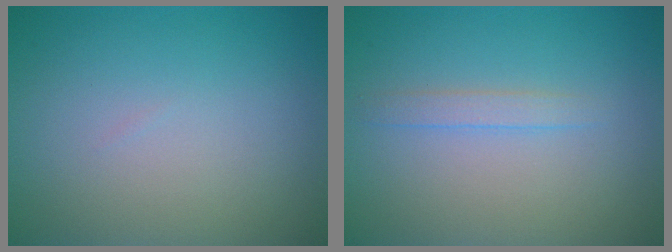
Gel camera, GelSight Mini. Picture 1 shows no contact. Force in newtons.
{"total": 1.2, "press": 1.2, "slide": 0.1}